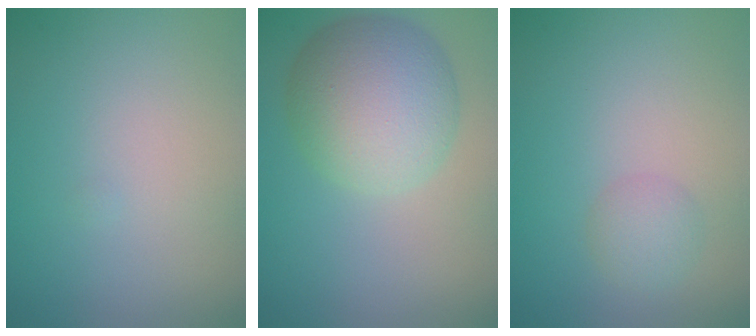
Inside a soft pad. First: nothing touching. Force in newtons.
{"total": 8.1, "press": 8.1, "slide": 0.2}
{"total": 1.6, "press": 1.6, "slide": 0.2}